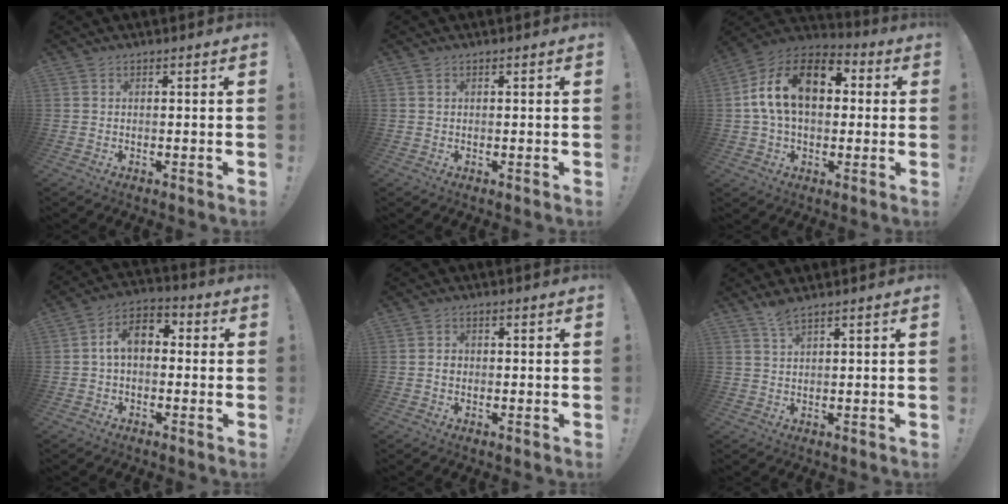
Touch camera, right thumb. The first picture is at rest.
{"total": 0.5, "force": [0.4, 0.2, 0.3], "torque": [-0.002, -0.002, 0.007]}
{"total": 17.9, "force": [4.1, 11.3, 13.2], "torque": [-0.240, 0.005, 0.069]}
{"total": 8.3, "force": [0.7, 5.3, 6.3], "torque": [-0.121, 0.015, 0.017]}
{"total": 1.6, "force": [-0.3, 1.4, 0.6], "torque": [-0.007, 0.003, -0.007]}
{"total": 3.3, "force": [2.6, 0.2, 2.0], "torque": [-0.038, -0.013, 0.045]}